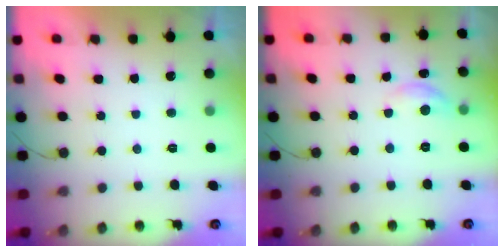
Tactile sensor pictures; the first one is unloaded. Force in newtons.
{"total": 6.0, "press": 5.9, "slide": 0.5}